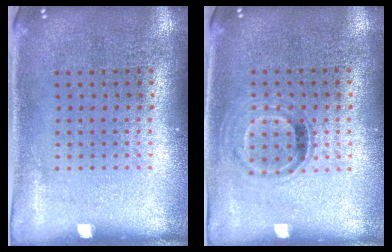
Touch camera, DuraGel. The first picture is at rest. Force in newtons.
{"total": 1.0, "press": 0.8, "slide": 0.5}